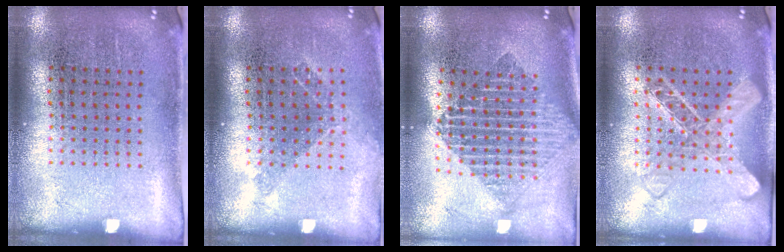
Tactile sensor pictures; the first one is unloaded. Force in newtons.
{"total": 1.1, "press": 0.9, "slide": 0.6}
{"total": 1.9, "press": 1.5, "slide": 1.1}
{"total": 1.6, "press": 1.6, "slide": 0.4}